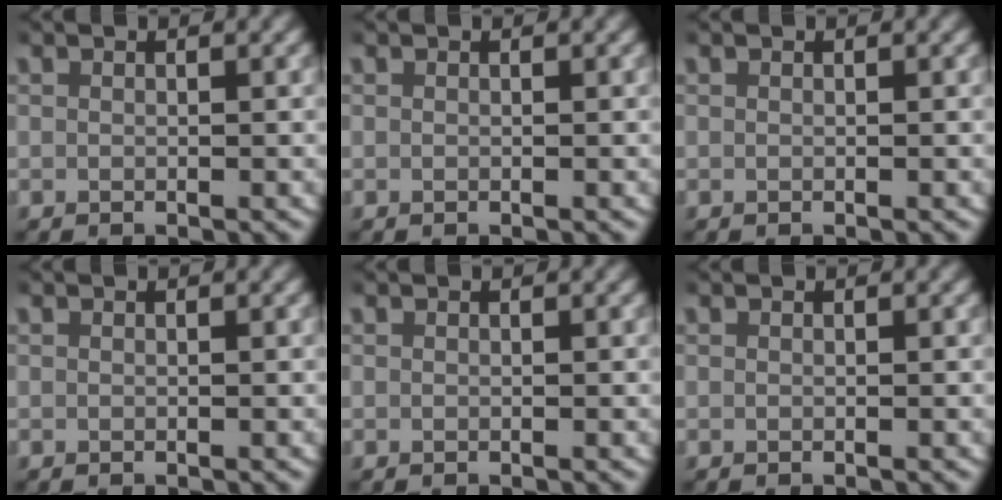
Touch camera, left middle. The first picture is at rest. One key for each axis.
{"total": 0.0}
{"total": 0.0}
{"total": 0.0}
{"total": 0.0}
{"total": 0.0}